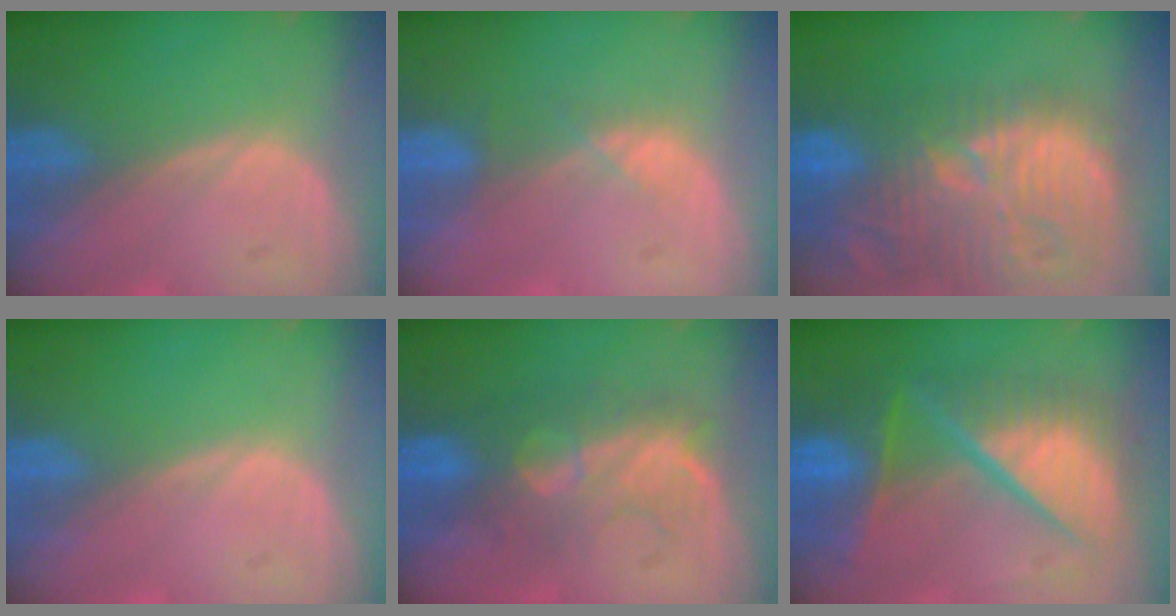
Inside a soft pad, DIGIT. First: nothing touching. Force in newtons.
{"total": 1.9, "press": 1.7, "slide": 0.9}
{"total": 14.8, "press": 13.1, "slide": 6.9}
{"total": 0.0}
{"total": 7.8, "press": 7.7, "slide": 1.3}
{"total": 10.8, "press": 10.7, "slide": 1.3}